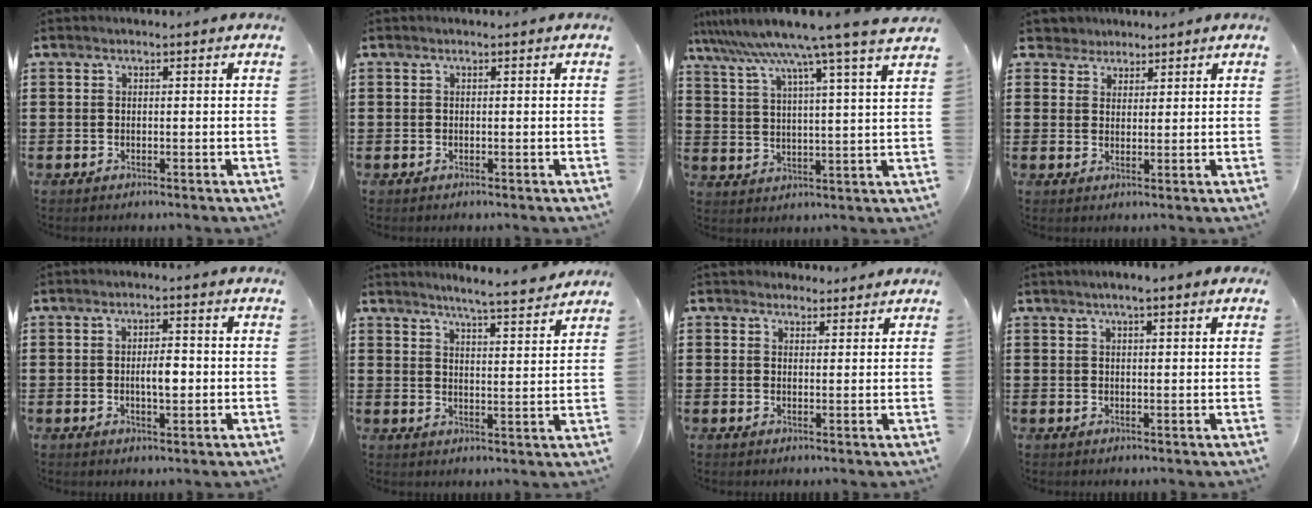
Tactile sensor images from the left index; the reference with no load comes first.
{"total": 0.0}
{"total": 9.6, "force": [8.0, -1.2, 5.2], "torque": [-0.130, -0.045, 0.130]}
{"total": 3.4, "force": [2.7, 2.0, 0.1], "torque": [-0.019, 0.007, 0.050]}
{"total": 3.7, "force": [-0.2, 1.4, 3.5], "torque": [-0.057, 0.001, -0.007]}
{"total": 4.6, "force": [4.4, -0.9, 1.3], "torque": [-0.041, -0.030, 0.074]}
{"total": 2.5, "force": [2.1, 1.3, 0.0], "torque": [0.002, 0.001, 0.039]}
{"total": 2.4, "force": [1.5, 0.3, 1.8], "torque": [-0.037, 0.005, 0.026]}